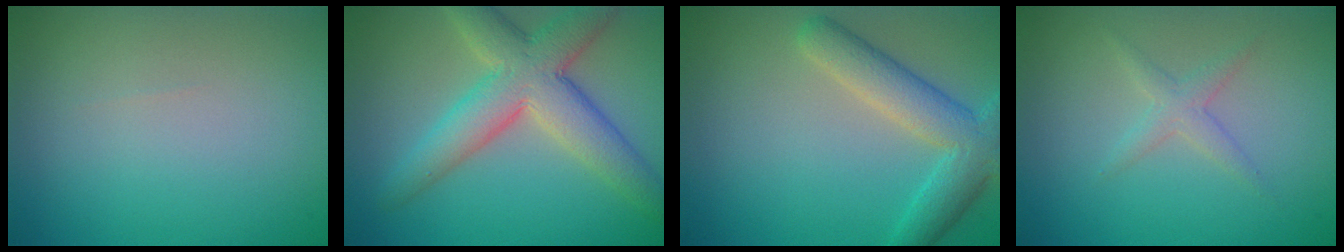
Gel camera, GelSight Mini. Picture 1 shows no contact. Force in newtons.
{"total": 7.2, "press": 7.2, "slide": 0.5}
{"total": 5.0, "press": 5.0, "slide": 0.3}
{"total": 1.6, "press": 1.6, "slide": 0.1}